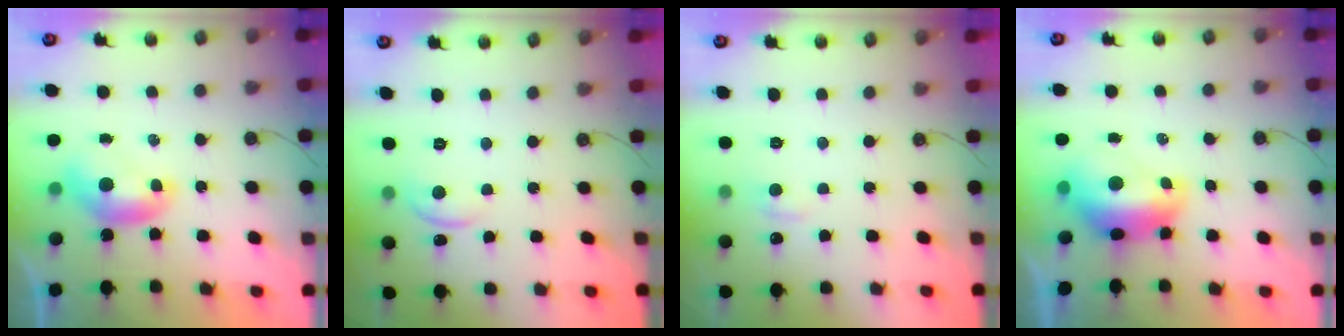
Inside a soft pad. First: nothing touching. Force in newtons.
{"total": 2.2, "press": 2.2, "slide": 0.5}
{"total": 0.8, "press": 0.1, "slide": 0.8}
{"total": 3.1, "press": 3.0, "slide": 0.7}